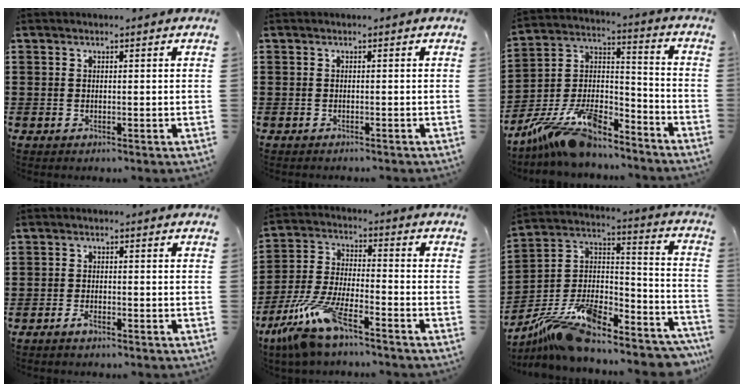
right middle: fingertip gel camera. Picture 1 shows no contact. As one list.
[{"total": 0.5, "force": [-0.5, 0.1, -0.1], "torque": [0.000, 0.002, -0.012]}, {"total": 13.1, "force": [-11.0, 3.5, 6.3], "torque": [-0.123, 0.027, -0.213]}, {"total": 1.9, "force": [-1.3, 0.5, 1.2], "torque": [-0.031, -0.004, -0.027]}, {"total": 10.4, "force": [-8.0, 1.4, 6.5], "torque": [-0.152, -0.001, -0.161]}, {"total": 12.7, "force": [-10.4, 3.7, 6.3], "torque": [-0.128, 0.008, -0.196]}]